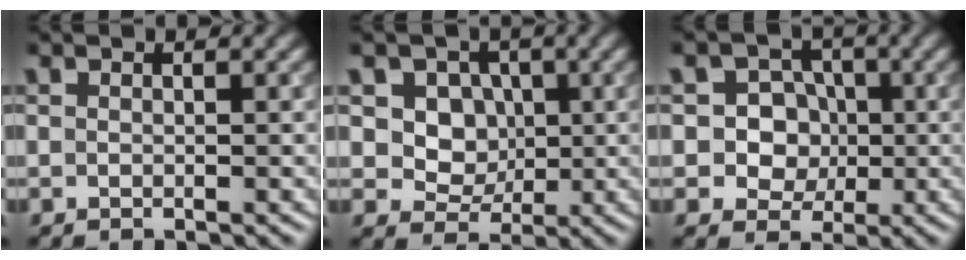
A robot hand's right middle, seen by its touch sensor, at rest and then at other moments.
{"total": 6.2, "force": [1.7, 5.2, 3.0], "torque": [-0.048, 0.005, 0.024]}
{"total": 6.1, "force": [0.3, 5.6, 2.5], "torque": [-0.013, 0.029, -0.014]}